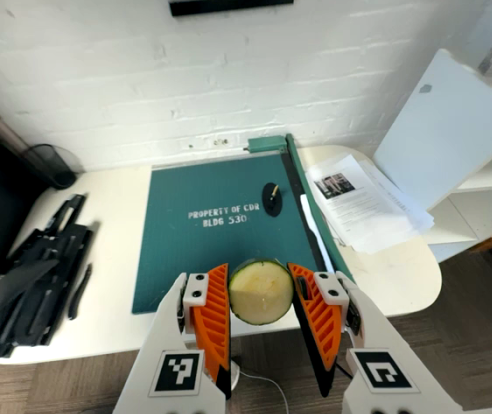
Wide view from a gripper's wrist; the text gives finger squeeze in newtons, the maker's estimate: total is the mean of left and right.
{"total": 9.4, "left": 9.5, "right": 9.3}